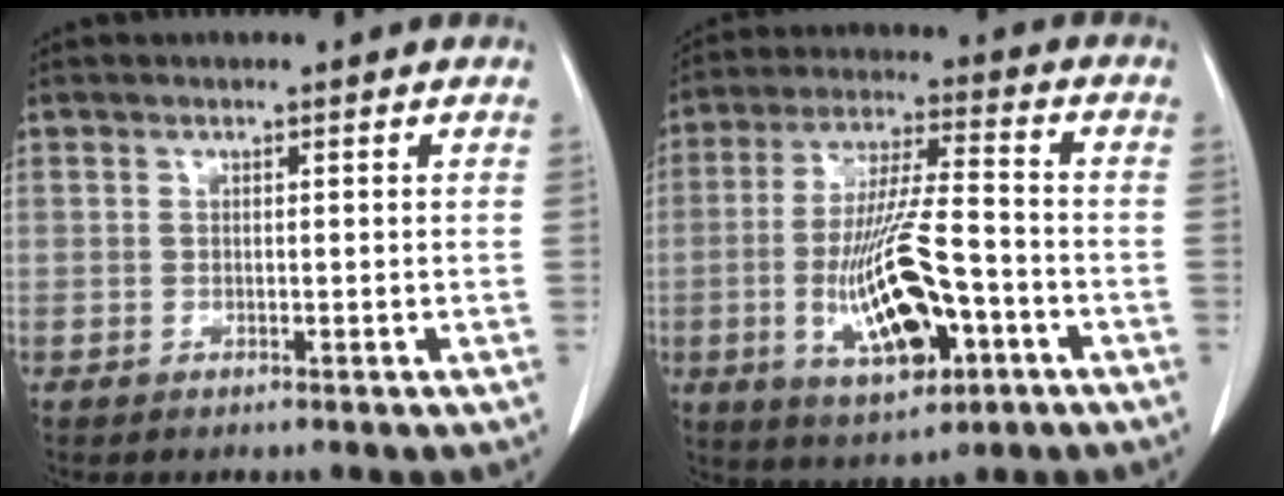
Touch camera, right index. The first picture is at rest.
{"total": 14.7, "force": [-4.4, 3.8, 13.5], "torque": [-0.260, -0.006, -0.069]}